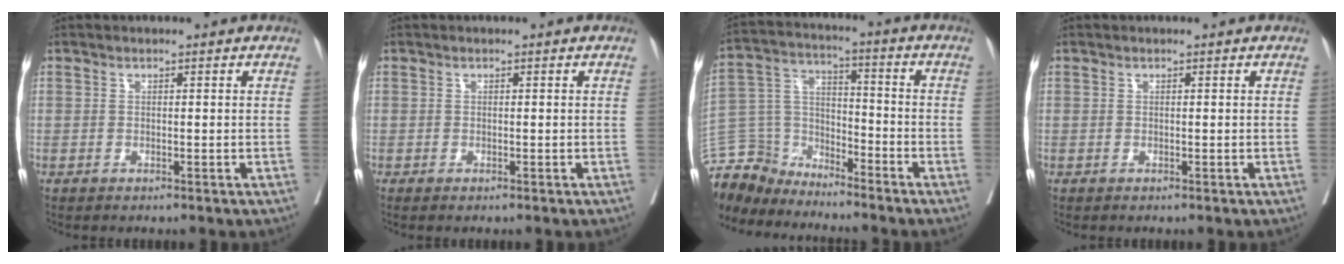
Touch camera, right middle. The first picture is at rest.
{"total": 0.6, "force": [0.3, -0.5, 0.3], "torque": [-0.006, -0.004, 0.003]}
{"total": 10.6, "force": [-10.0, 3.5, 0.3], "torque": [-0.011, 0.029, -0.196]}
{"total": 0.0}